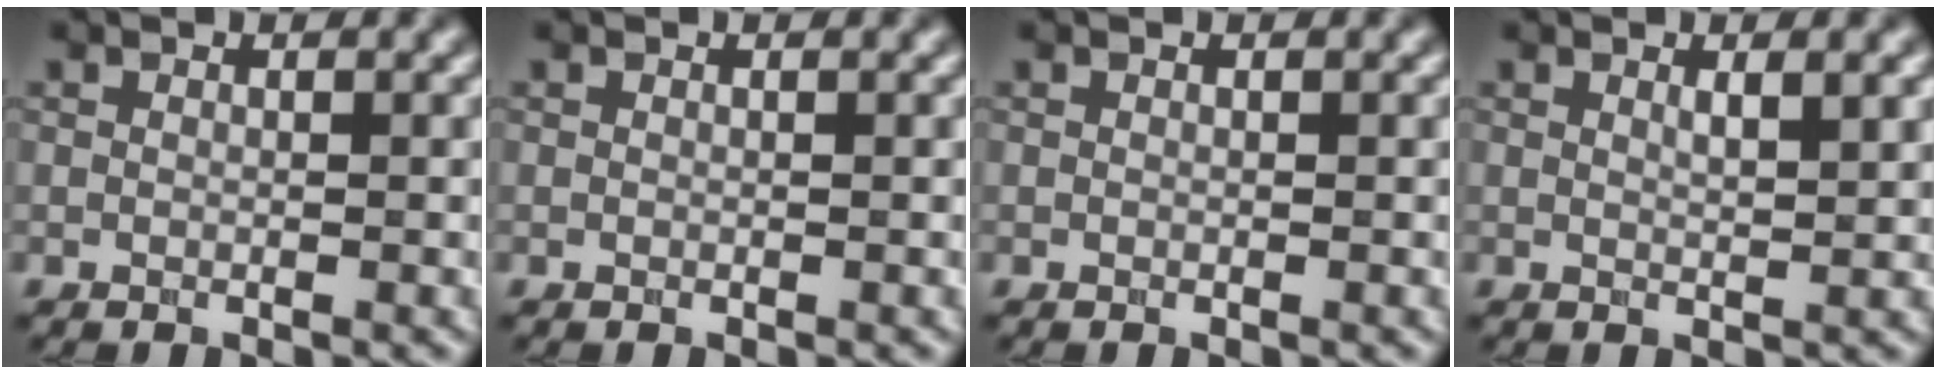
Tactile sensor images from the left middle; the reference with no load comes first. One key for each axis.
{"total": 0.0}
{"total": 0.0}
{"total": 2.0, "fx": 1.0, "fy": 0.6, "fz": 1.6, "tx": -0.016, "ty": 0.002, "tz": 0.012}